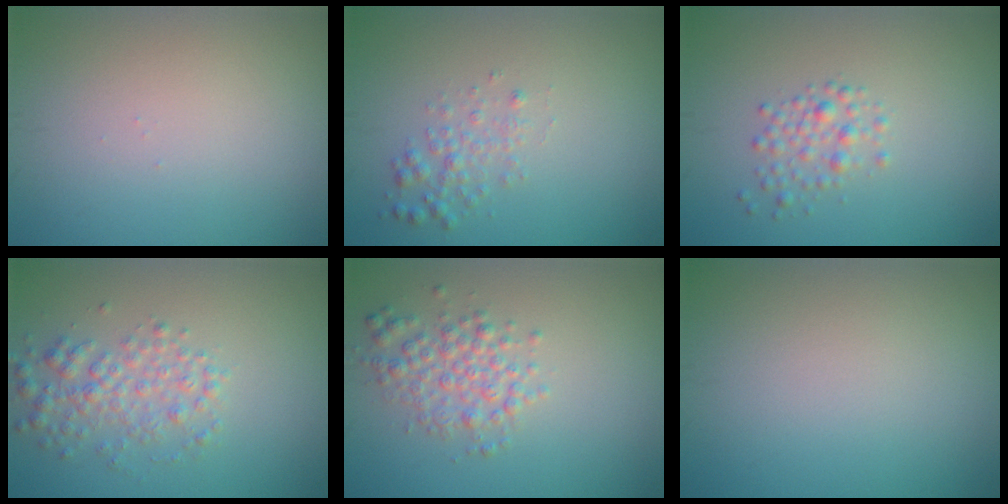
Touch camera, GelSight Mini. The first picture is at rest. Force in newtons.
{"total": 1.7, "press": 1.7, "slide": 0.0}
{"total": 1.8, "press": 1.8, "slide": 0.0}
{"total": 2.9, "press": 2.9, "slide": 0.1}
{"total": 2.8, "press": 2.8, "slide": 0.1}
{"total": 0.0}